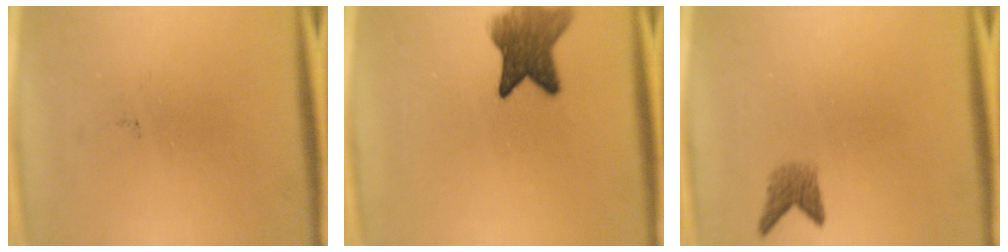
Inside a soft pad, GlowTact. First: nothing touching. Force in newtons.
{"total": 7.8}
{"total": 2.0}